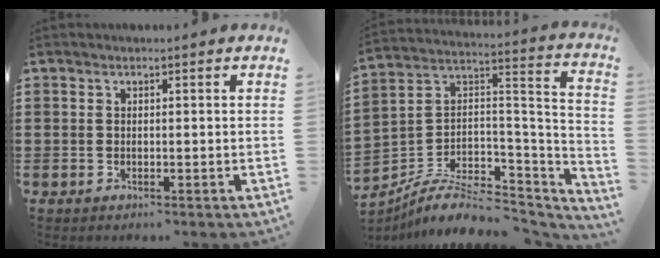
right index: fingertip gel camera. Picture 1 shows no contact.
{"total": 7.9, "force": [-5.4, 3.5, 4.6], "torque": [-0.089, 0.005, -0.104]}